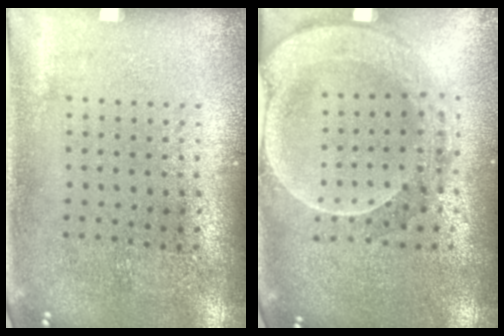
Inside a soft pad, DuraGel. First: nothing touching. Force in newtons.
{"total": 2.3, "press": 2.1, "slide": 1.0}